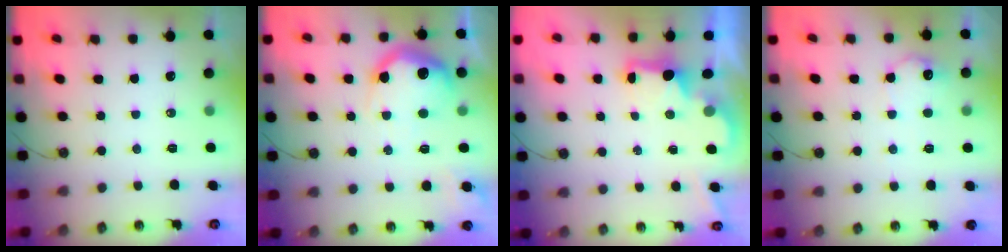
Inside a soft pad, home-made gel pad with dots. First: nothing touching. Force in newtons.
{"total": 20.6, "press": 20.6, "slide": 1.4}
{"total": 2.0, "press": 1.9, "slide": 0.7}
{"total": 9.4, "press": 9.4, "slide": 0.6}